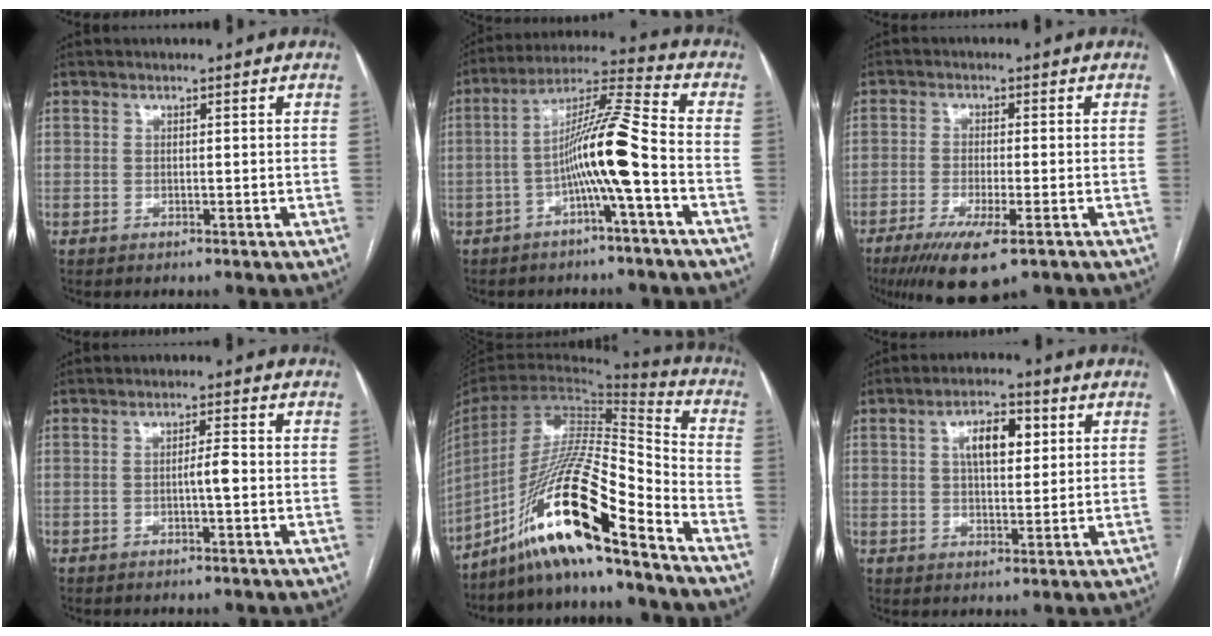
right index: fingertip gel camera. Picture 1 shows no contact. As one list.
[{"total": 10.9, "force": [-3.1, -0.9, 10.4], "torque": [-0.190, 0.024, -0.059]}, {"total": 9.5, "force": [-5.8, 1.5, 7.4], "torque": [-0.127, -0.025, -0.091]}, {"total": 2.3, "force": [-0.5, 0.0, 2.2], "torque": [-0.036, 0.003, -0.008]}, {"total": 20.0, "force": [-13.7, 1.0, 14.5], "torque": [-0.298, -0.009, -0.254]}, {"total": 7.0, "force": [2.2, 2.9, 5.9], "torque": [-0.102, 0.014, 0.039]}]